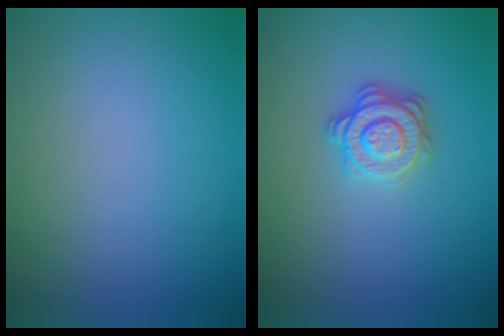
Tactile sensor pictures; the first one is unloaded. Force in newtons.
{"total": 2.9, "press": 2.8, "slide": 0.9}